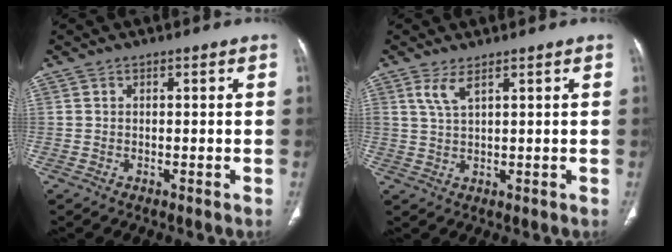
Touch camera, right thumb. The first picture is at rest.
{"total": 3.2, "force": [1.9, 0.7, 2.5], "torque": [-0.060, -0.008, 0.046]}